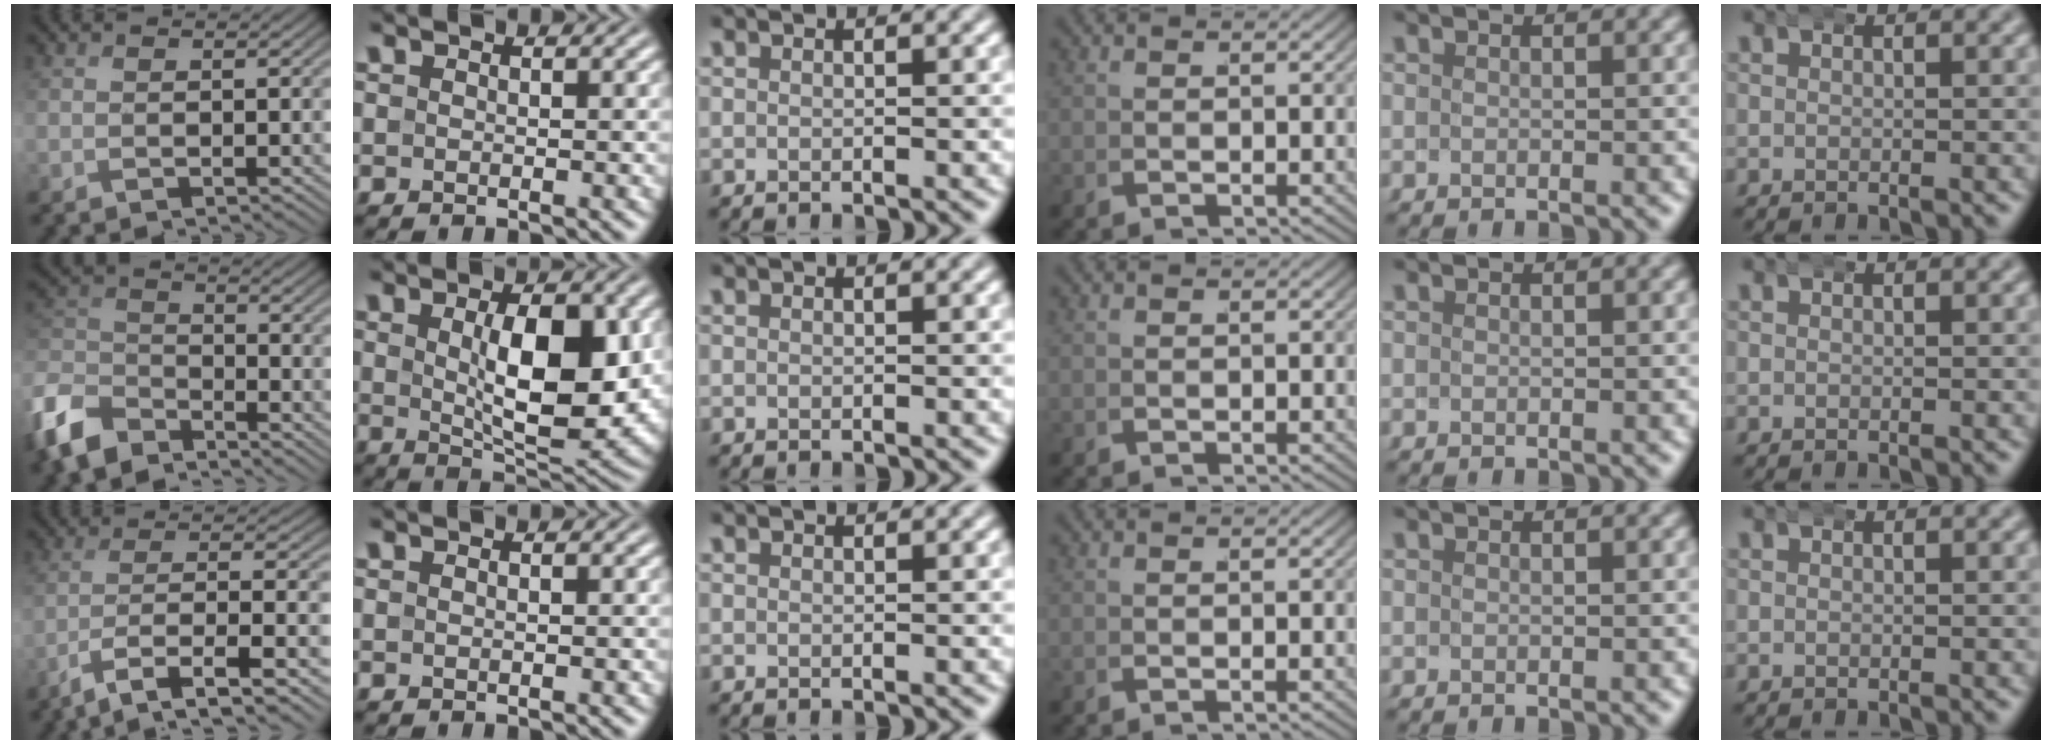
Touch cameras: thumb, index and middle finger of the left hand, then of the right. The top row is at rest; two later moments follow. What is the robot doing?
{"motion": "wrap", "object": "bandana"}